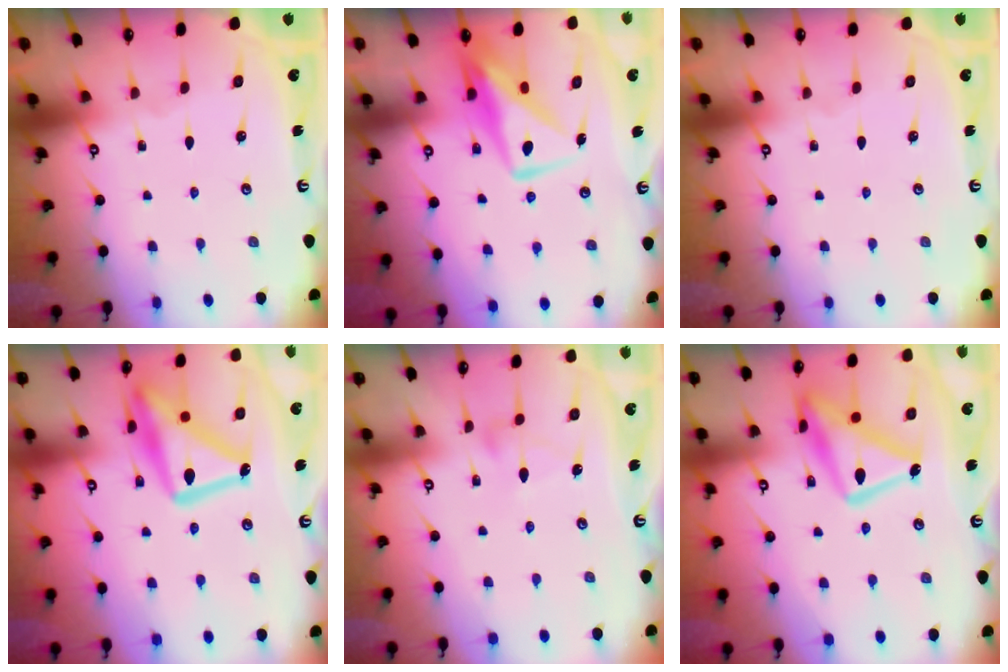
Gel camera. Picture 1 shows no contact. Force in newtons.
{"total": 9.8, "press": 9.7, "slide": 1.0}
{"total": 0.0}
{"total": 19.6, "press": 19.6, "slide": 1.5}
{"total": 3.9, "press": 3.9, "slide": 0.3}
{"total": 16.5, "press": 16.5, "slide": 1.3}